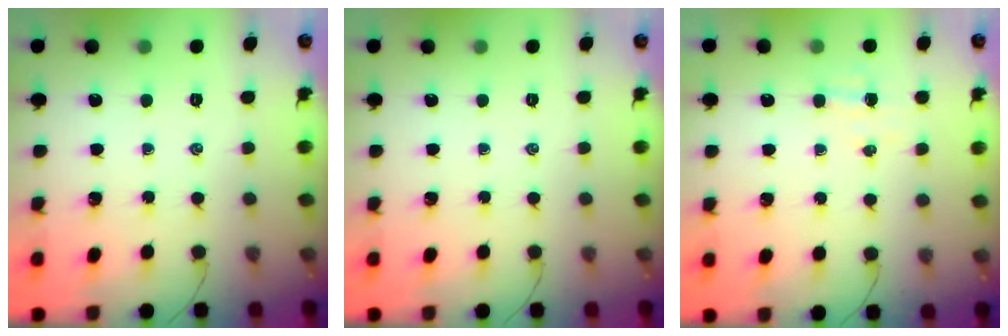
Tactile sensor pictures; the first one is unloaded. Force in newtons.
{"total": 0.0}
{"total": 4.4, "press": 4.2, "slide": 1.0}